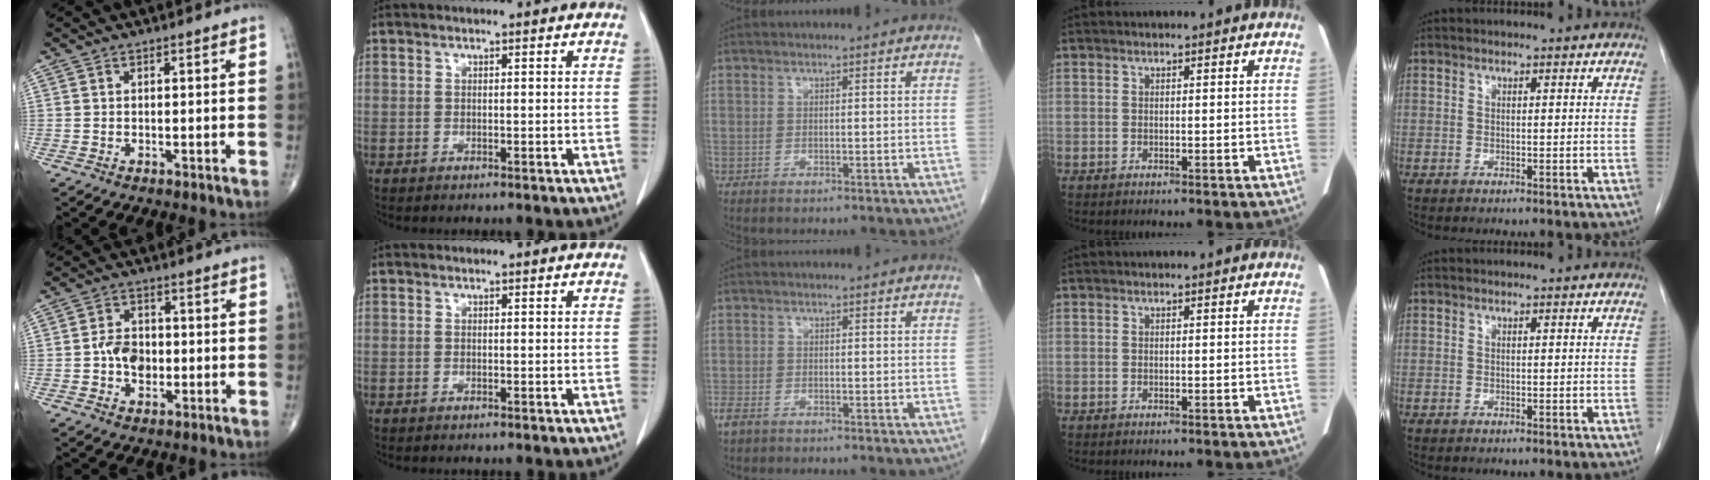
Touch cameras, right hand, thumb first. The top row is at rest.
{"thumb": {"total": 6.0, "force": [-0.9, 4.4, 4.0], "torque": [-0.049, 0.012, -0.018]}, "middle": {"total": 2.8, "force": [-2.0, 1.4, 1.4], "torque": [-0.036, -0.006, -0.032]}}